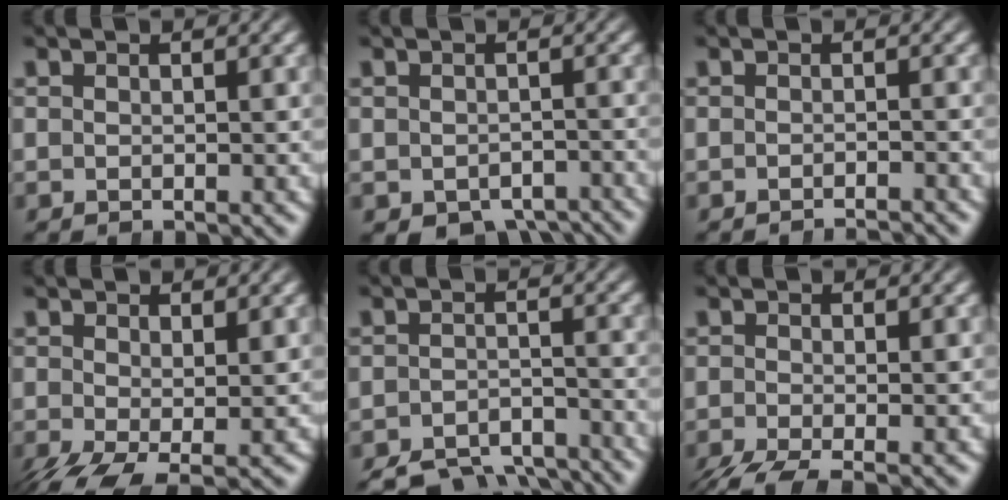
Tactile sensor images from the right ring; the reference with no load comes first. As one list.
[{"total": 5.8, "force": [-4.8, 2.8, 1.7], "torque": [-0.010, -0.022, -0.068]}, {"total": 1.7, "force": [-1.7, -0.1, 0.0], "torque": [0.001, -0.002, -0.031]}, {"total": 3.8, "force": [-1.9, 1.7, 2.8], "torque": [-0.042, -0.024, -0.018]}, {"total": 6.9, "force": [-6.3, 2.1, 1.6], "torque": [-0.008, -0.020, -0.106]}, {"total": 4.8, "force": [-3.2, 2.4, 2.7], "torque": [-0.057, -0.029, -0.040]}]